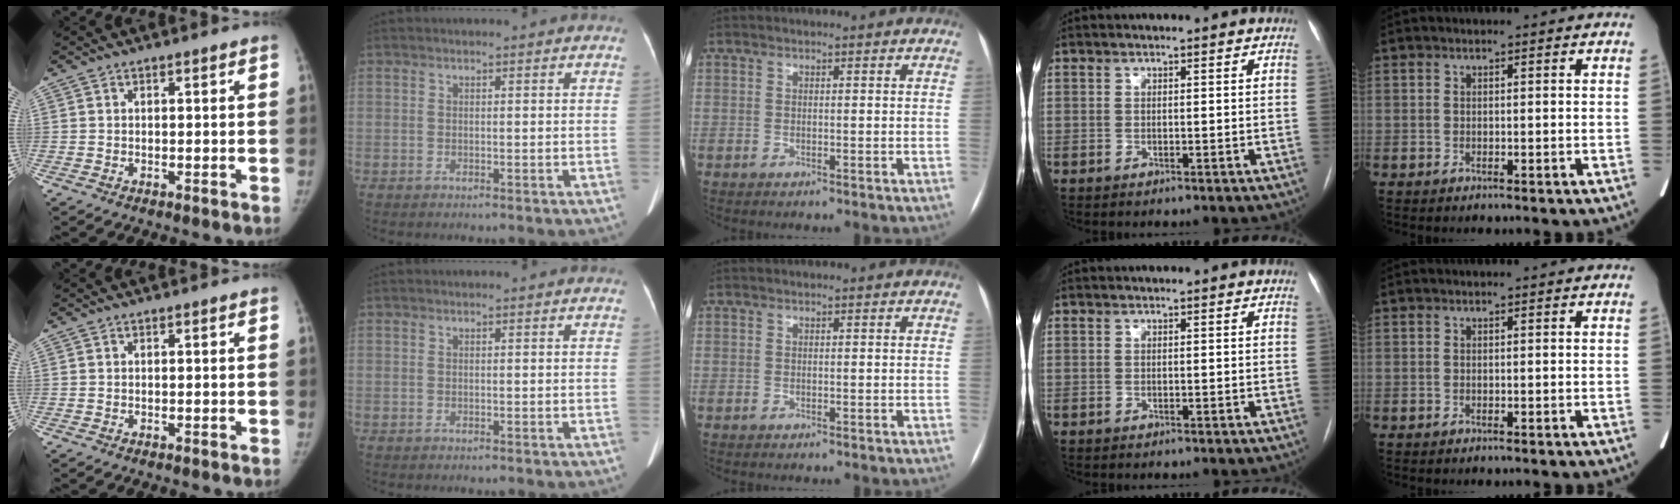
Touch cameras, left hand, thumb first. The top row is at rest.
{}